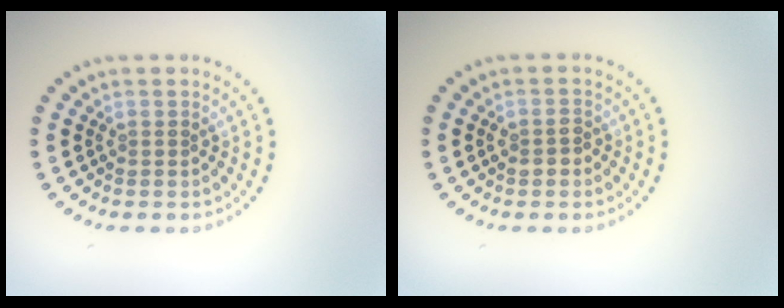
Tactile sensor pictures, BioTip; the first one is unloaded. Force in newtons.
{"total": 1.4, "press": 1.4, "slide": 0.3}